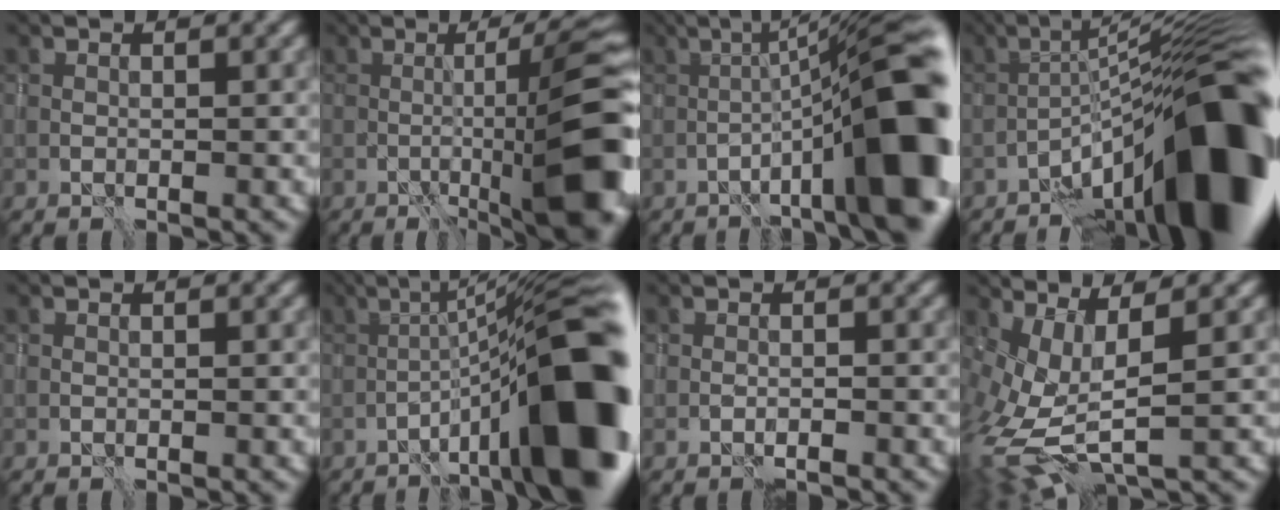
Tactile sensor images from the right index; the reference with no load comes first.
{"total": 12.6, "force": [-2.4, 2.4, 12.1], "torque": [-0.150, 0.016, -0.037]}
{"total": 14.1, "force": [-3.9, 2.8, 13.3], "torque": [-0.183, 0.031, -0.059]}
{"total": 15.9, "force": [-8.0, 3.5, 13.3], "torque": [-0.183, 0.030, -0.133]}
{"total": 0.0}
{"total": 15.9, "force": [-5.1, 3.7, 14.5], "torque": [-0.192, 0.037, -0.079]}
{"total": 0.8, "force": [-0.7, 0.1, 0.4], "torque": [-0.008, 0.003, -0.013]}
{"total": 7.8, "force": [-0.7, 3.3, 7.1], "torque": [-0.176, -0.010, -0.012]}